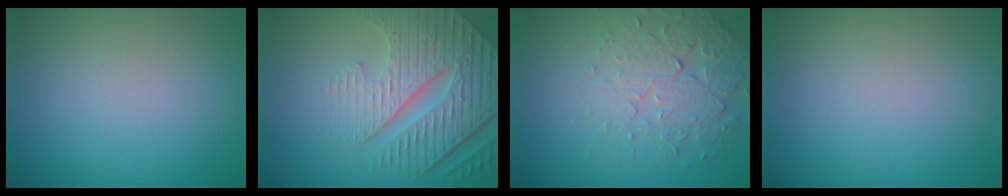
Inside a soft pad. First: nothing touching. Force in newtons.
{"total": 7.6, "press": 5.7, "slide": 5.1}
{"total": 5.0, "press": 3.5, "slide": 3.6}
{"total": 0.0}